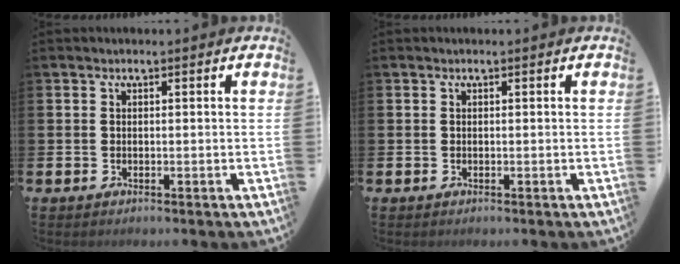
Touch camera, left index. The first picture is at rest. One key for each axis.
{"total": 0.0}